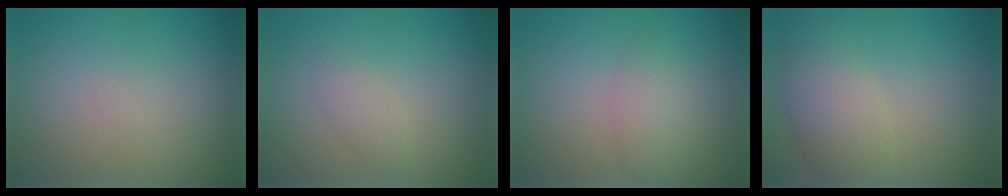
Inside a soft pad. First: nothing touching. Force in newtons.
{"total": 1.3, "press": 1.3, "slide": 0.0}
{"total": 2.1, "press": 2.1, "slide": 0.0}
{"total": 4.1, "press": 4.0, "slide": 0.4}